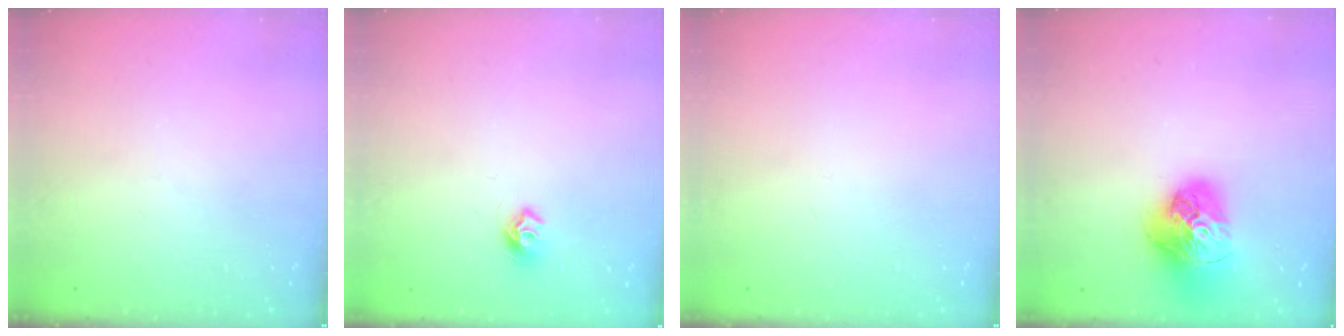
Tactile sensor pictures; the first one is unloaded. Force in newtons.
{"total": 7.6, "press": 7.5, "slide": 0.5}
{"total": 0.0}
{"total": 17.4, "press": 17.3, "slide": 1.8}